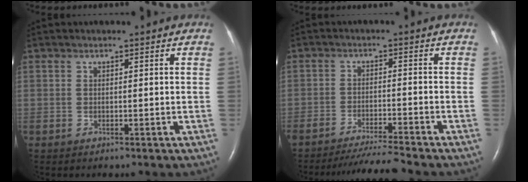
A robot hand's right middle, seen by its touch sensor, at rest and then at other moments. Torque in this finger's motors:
{"motor_torque": [0.28, -0.29, 0.06, 0.02]}